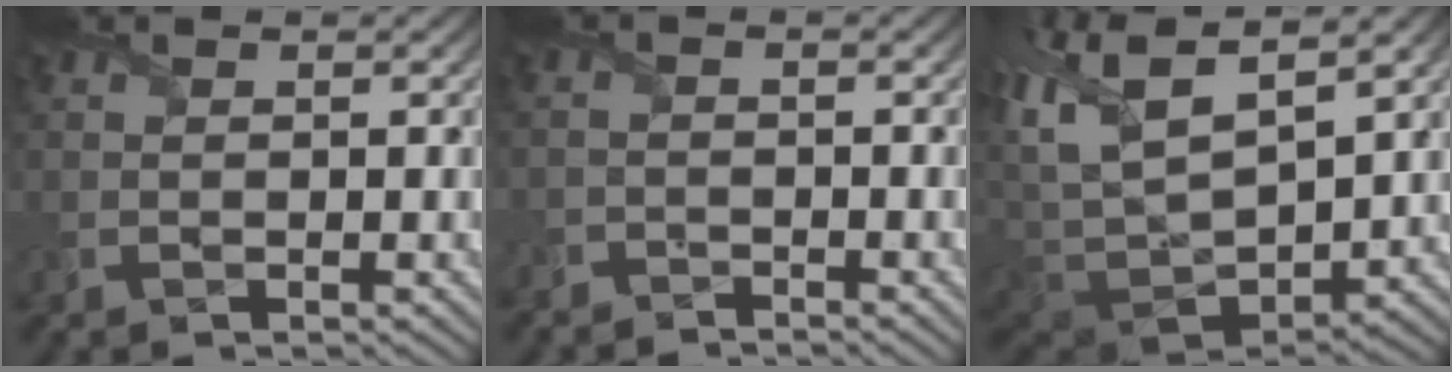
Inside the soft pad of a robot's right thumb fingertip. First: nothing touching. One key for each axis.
{"total": 2.3, "fx": -2.3, "fy": 0.1, "fz": -0.4, "tx": 0.011, "ty": -0.004, "tz": -0.054}
{"total": 14.6, "fx": 4.0, "fy": 6.2, "fz": 12.6, "tx": -0.275, "ty": -0.007, "tz": 0.094}